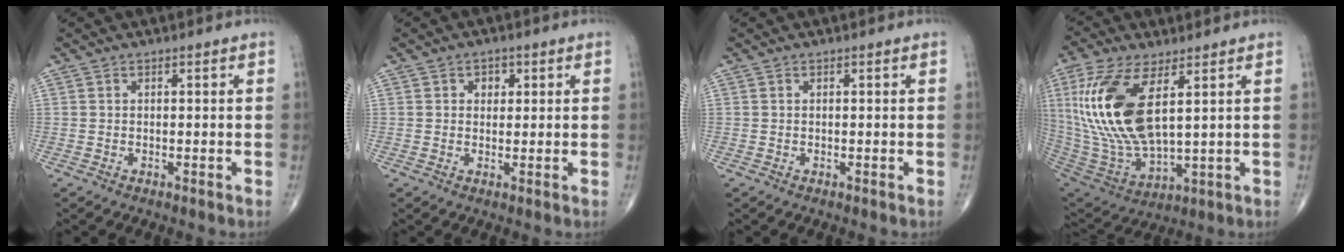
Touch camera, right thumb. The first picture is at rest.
{"total": 2.4, "force": [0.9, 1.9, 1.1], "torque": [-0.001, -0.001, 0.010]}
{"total": 0.0}
{"total": 20.4, "force": [5.7, 8.7, 17.6], "torque": [-0.384, -0.030, 0.119]}